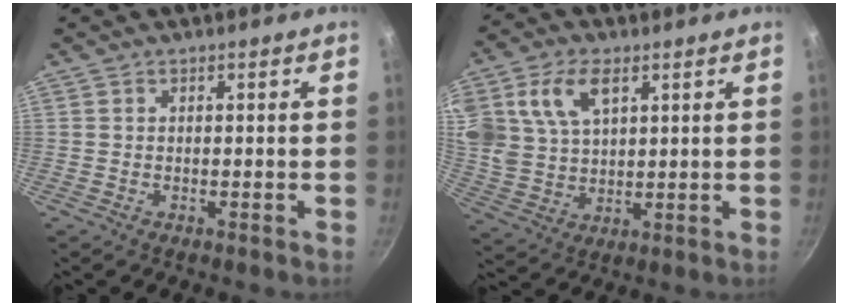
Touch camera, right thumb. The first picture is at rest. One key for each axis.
{"total": 13.7, "fx": 5.6, "fy": 8.7, "fz": 8.9, "tx": -0.170, "ty": -0.006, "tz": 0.113}